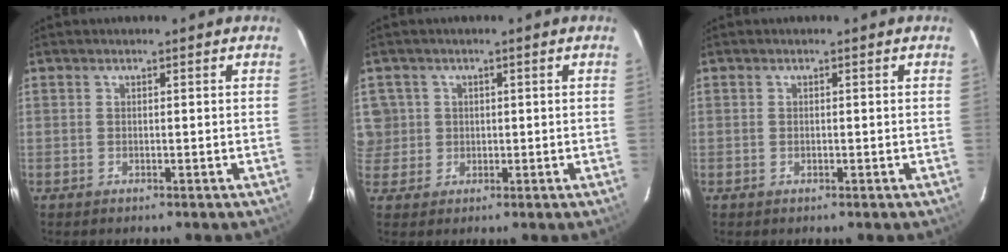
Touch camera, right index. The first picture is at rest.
{"total": 5.3, "force": [0.7, 5.2, 0.7], "torque": [0.000, 0.019, 0.018]}
{"total": 0.0}